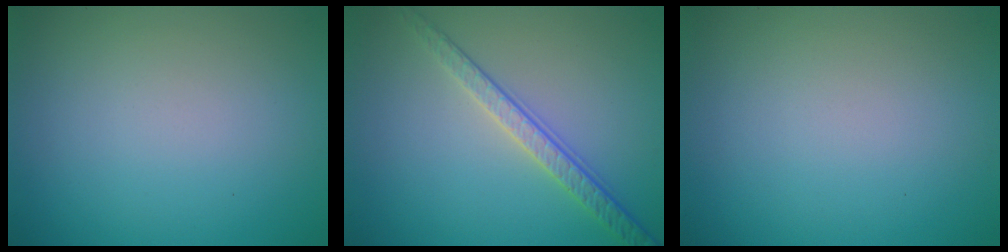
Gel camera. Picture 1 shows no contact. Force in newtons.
{"total": 2.8, "press": 2.4, "slide": 1.5}
{"total": 0.0}